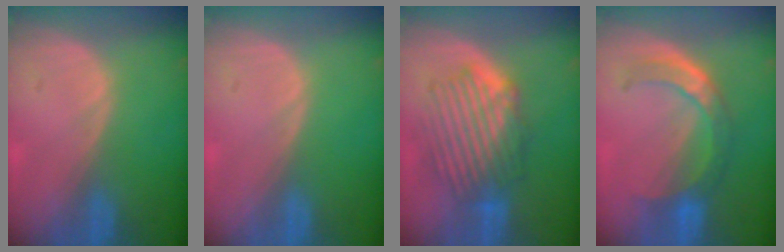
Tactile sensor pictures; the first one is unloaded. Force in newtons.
{"total": 0.0}
{"total": 8.3, "press": 8.0, "slide": 2.4}
{"total": 6.7, "press": 6.2, "slide": 2.5}